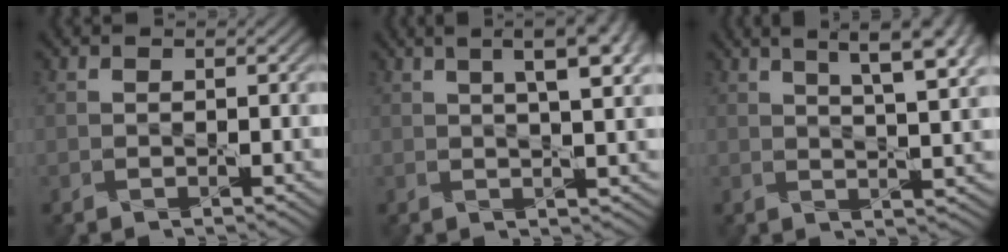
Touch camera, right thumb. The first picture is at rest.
{"total": 9.0, "force": [3.7, 2.8, 7.7], "torque": [-0.088, 0.029, 0.037]}
{"total": 9.8, "force": [5.3, 2.7, 7.8], "torque": [-0.101, 0.022, 0.061]}